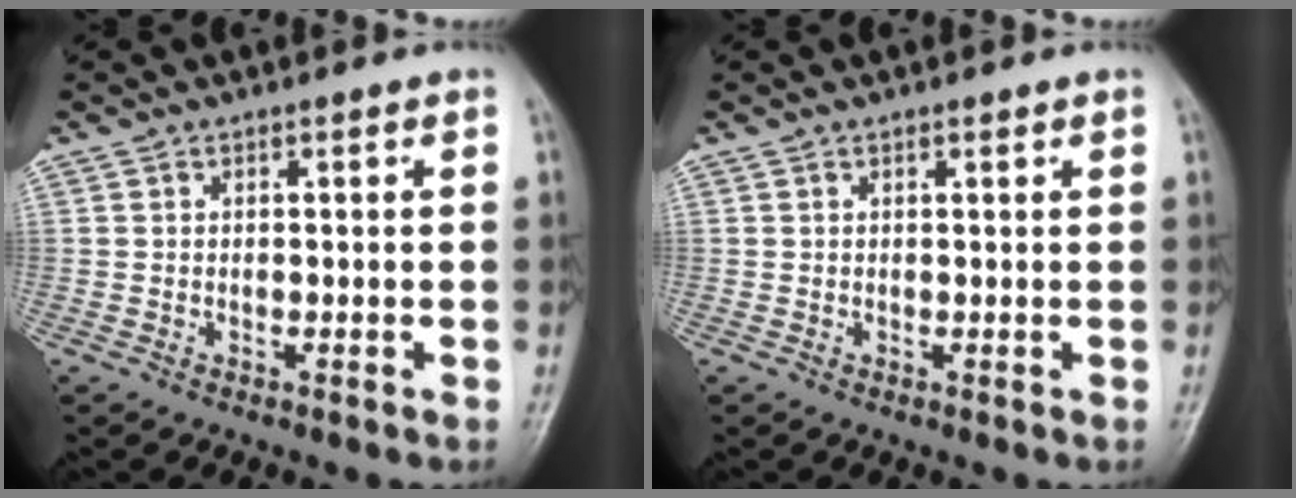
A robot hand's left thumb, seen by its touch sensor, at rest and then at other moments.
{"total": 0.7, "force": [0.4, 0.2, 0.5], "torque": [-0.009, -0.002, 0.006]}